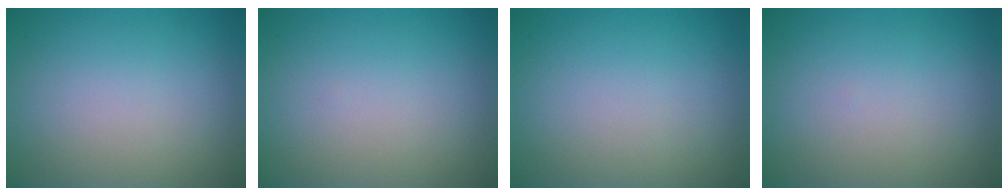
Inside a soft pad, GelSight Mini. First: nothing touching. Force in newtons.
{"total": 0.0}
{"total": 0.0}
{"total": 0.0}